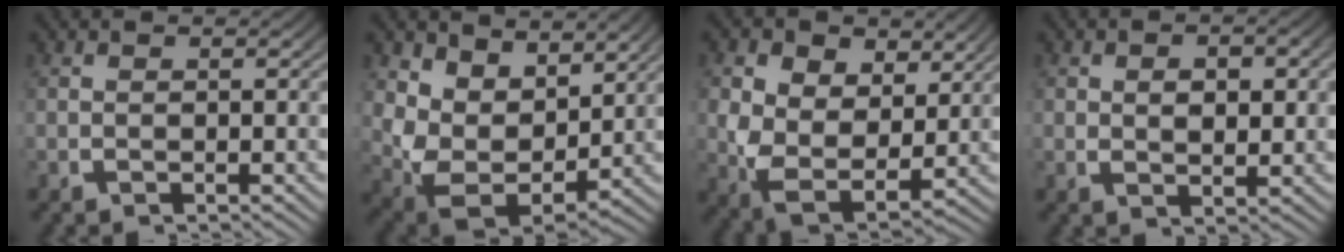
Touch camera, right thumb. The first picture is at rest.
{"total": 10.2, "force": [-1.1, 7.9, 6.3], "torque": [-0.174, -0.068, 0.007]}
{"total": 9.6, "force": [-0.9, 7.5, 6.0], "torque": [-0.158, -0.064, 0.007]}
{"total": 2.5, "force": [0.5, 1.5, 1.9], "torque": [-0.030, -0.011, 0.015]}